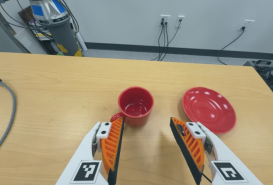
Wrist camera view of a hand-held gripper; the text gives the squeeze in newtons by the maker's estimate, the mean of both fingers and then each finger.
{"total": 0.0}